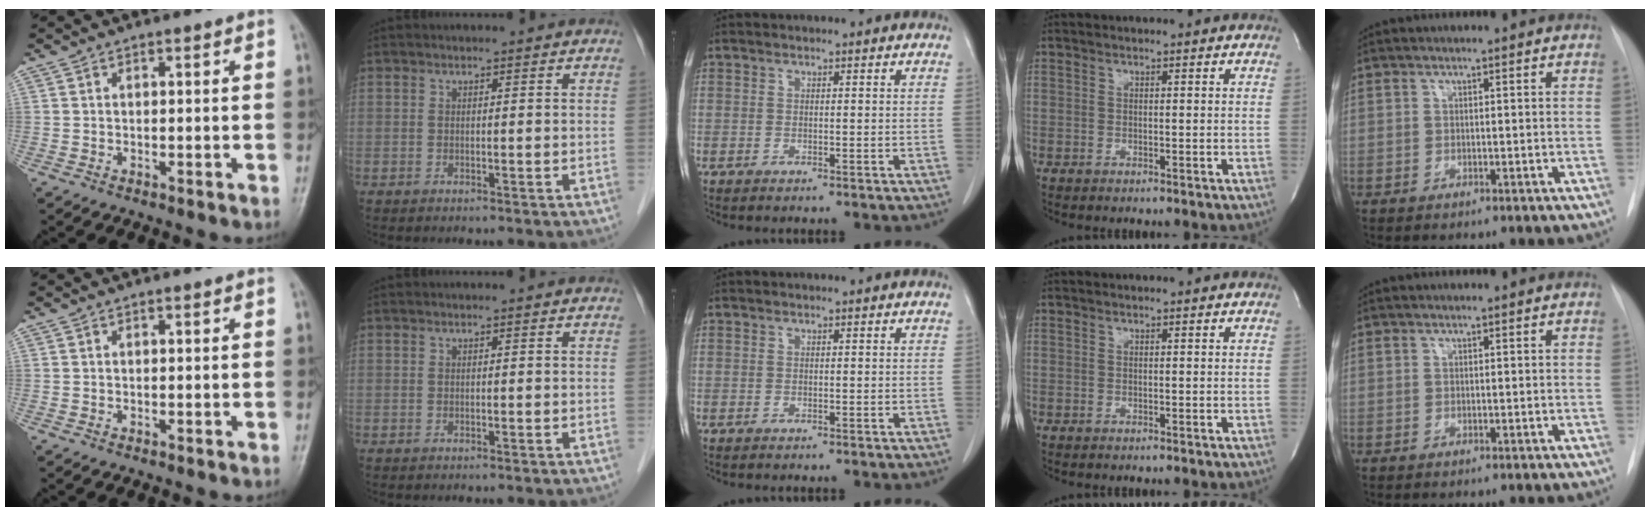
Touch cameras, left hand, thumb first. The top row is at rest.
{}